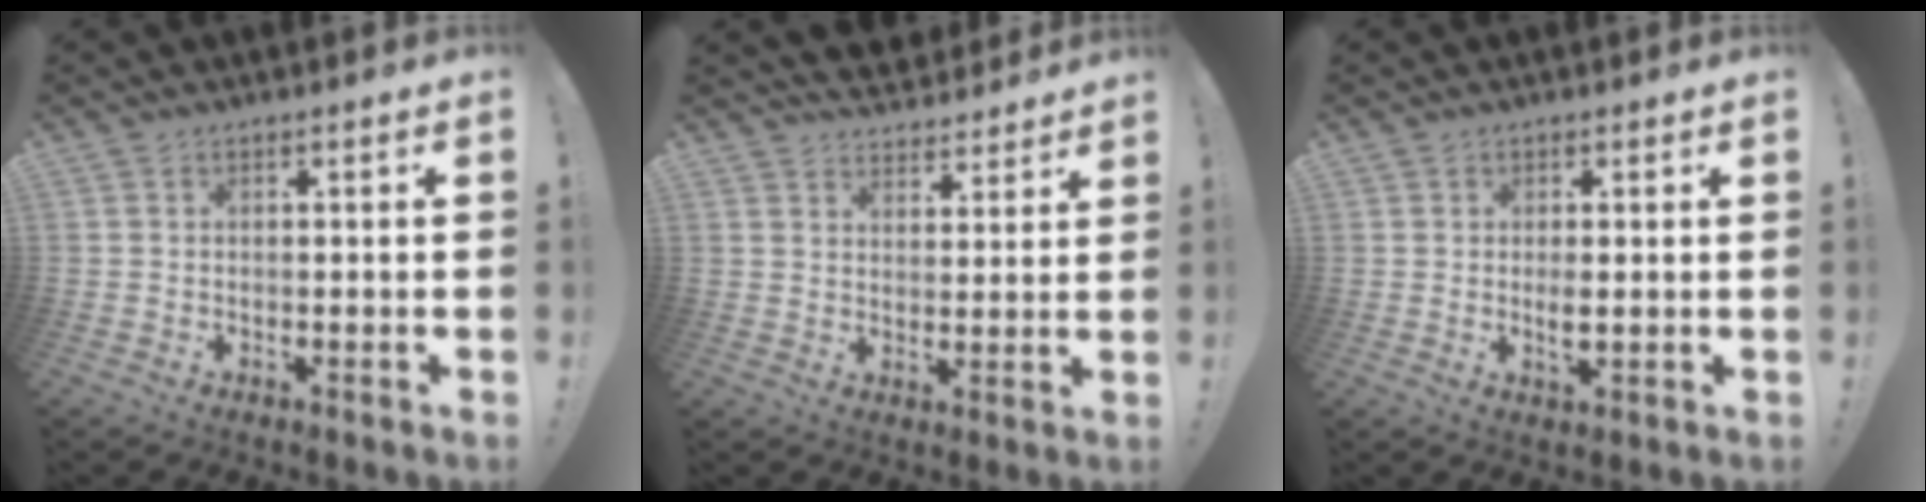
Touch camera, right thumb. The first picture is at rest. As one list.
[{"total": 5.2, "force": [4.6, 2.3, 0.5], "torque": [-0.004, -0.044, 0.085]}, {"total": 2.5, "force": [0.5, 1.7, 1.8], "torque": [-0.019, -0.005, 0.008]}]